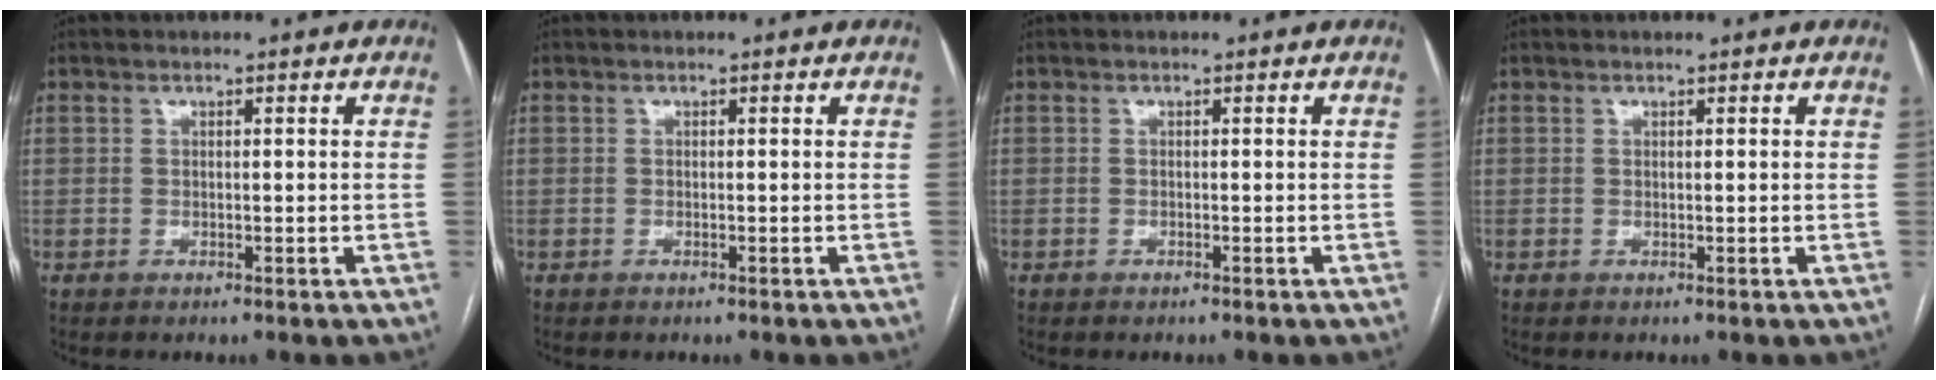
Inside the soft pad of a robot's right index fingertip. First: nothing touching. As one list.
[{"total": 0.0}, {"total": 0.0}, {"total": 0.0}]